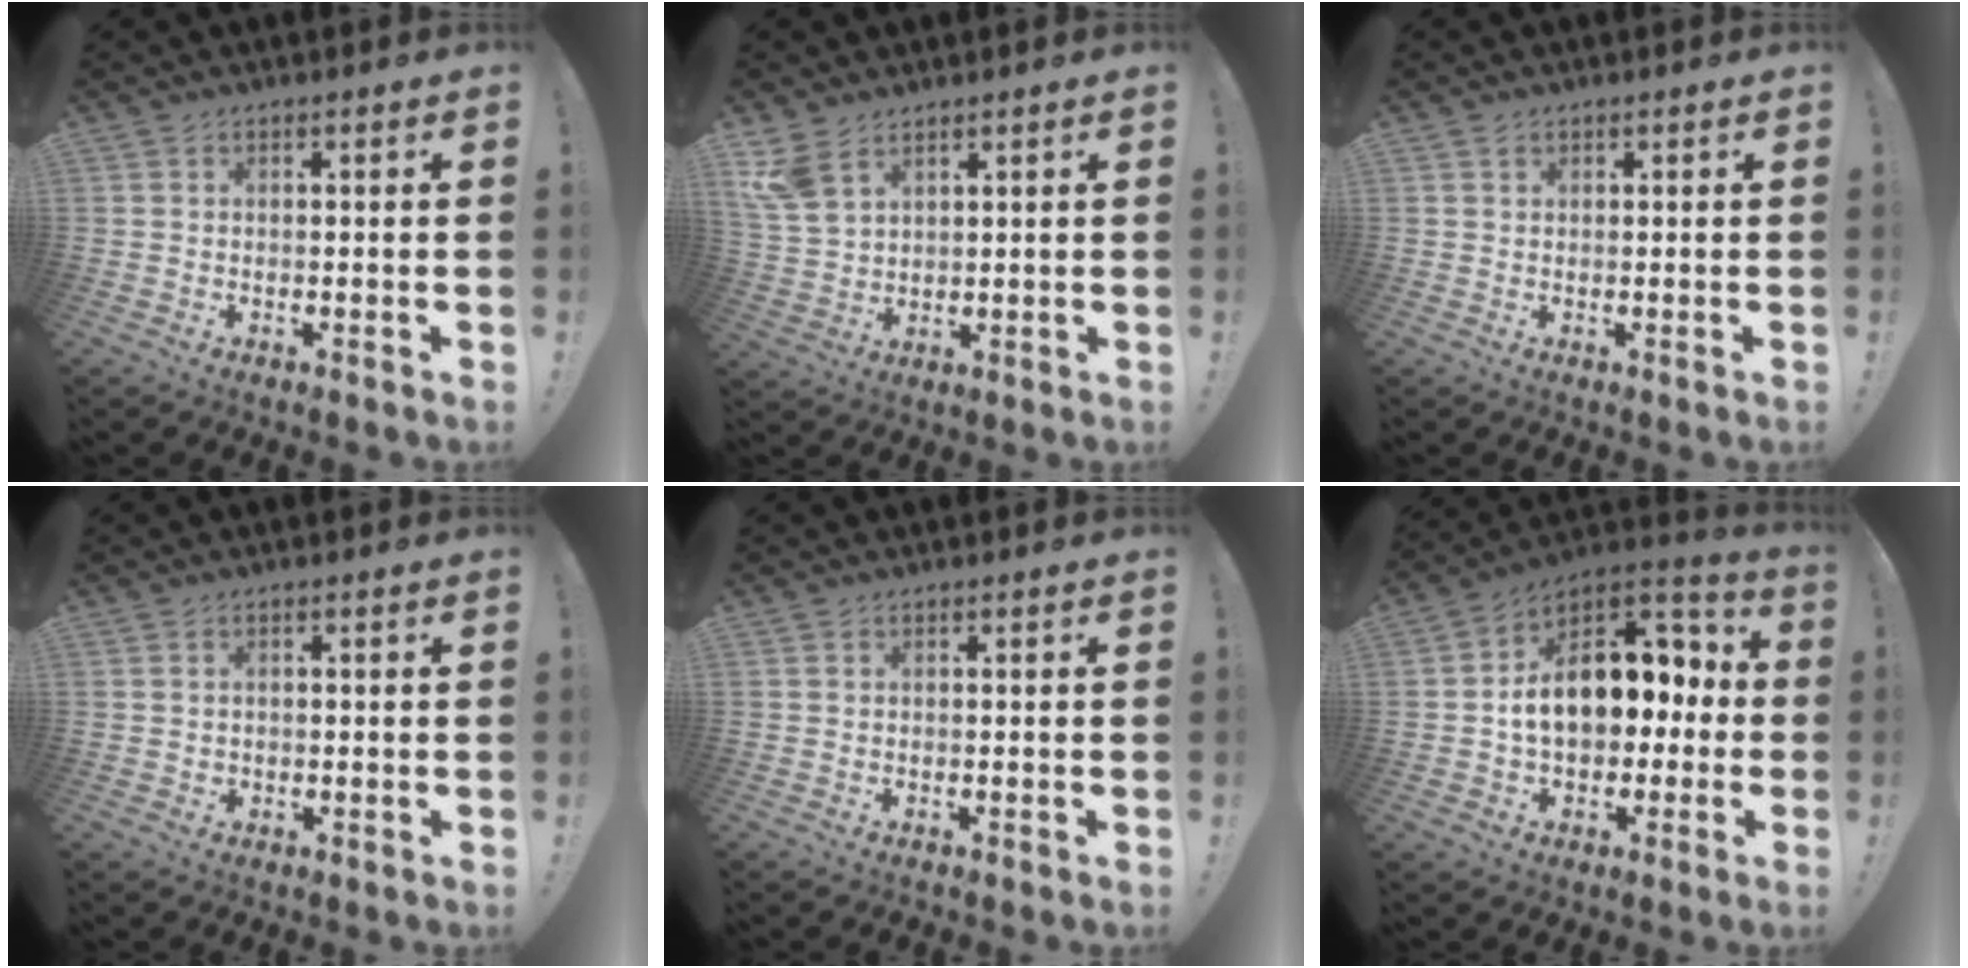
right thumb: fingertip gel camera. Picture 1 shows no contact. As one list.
[{"total": 7.6, "force": [5.0, 4.0, 4.0], "torque": [-0.084, -0.017, 0.099]}, {"total": 0.7, "force": [0.6, 0.4, 0.2], "torque": [0.001, -0.001, 0.010]}, {"total": 0.8, "force": [0.1, 0.8, 0.1], "torque": [-0.001, 0.002, 0.002]}, {"total": 0.0}, {"total": 16.4, "force": [0.9, 11.5, 11.6], "torque": [-0.164, 0.005, 0.028]}]